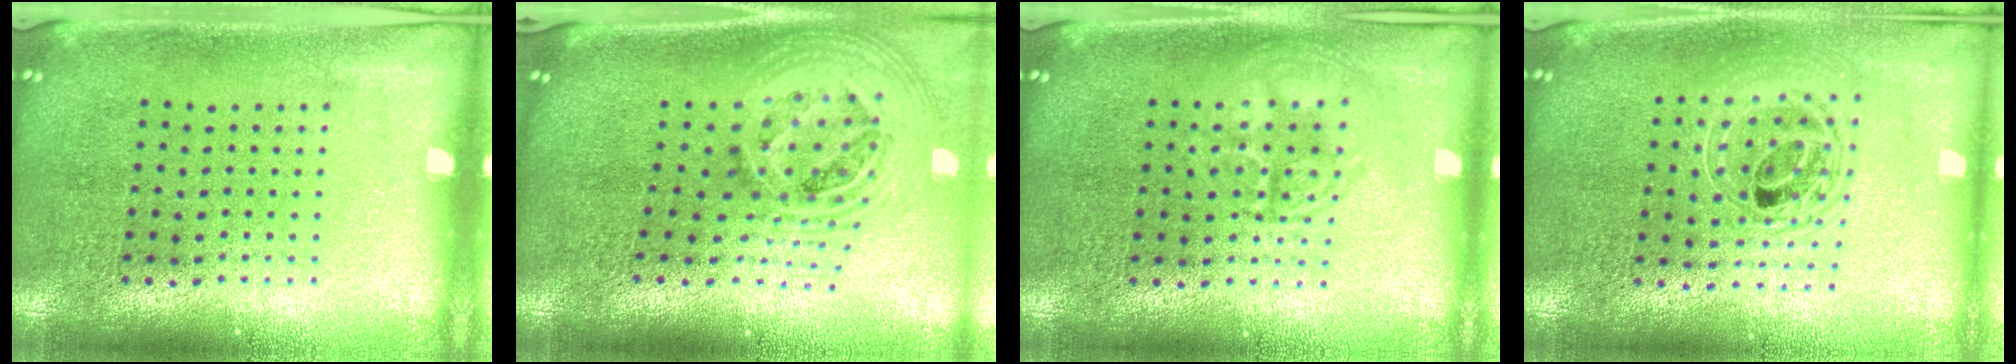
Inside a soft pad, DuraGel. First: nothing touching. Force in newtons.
{"total": 2.2, "press": 1.7, "slide": 1.5}
{"total": 2.5, "press": 2.4, "slide": 0.3}
{"total": 1.7, "press": 1.4, "slide": 1.0}